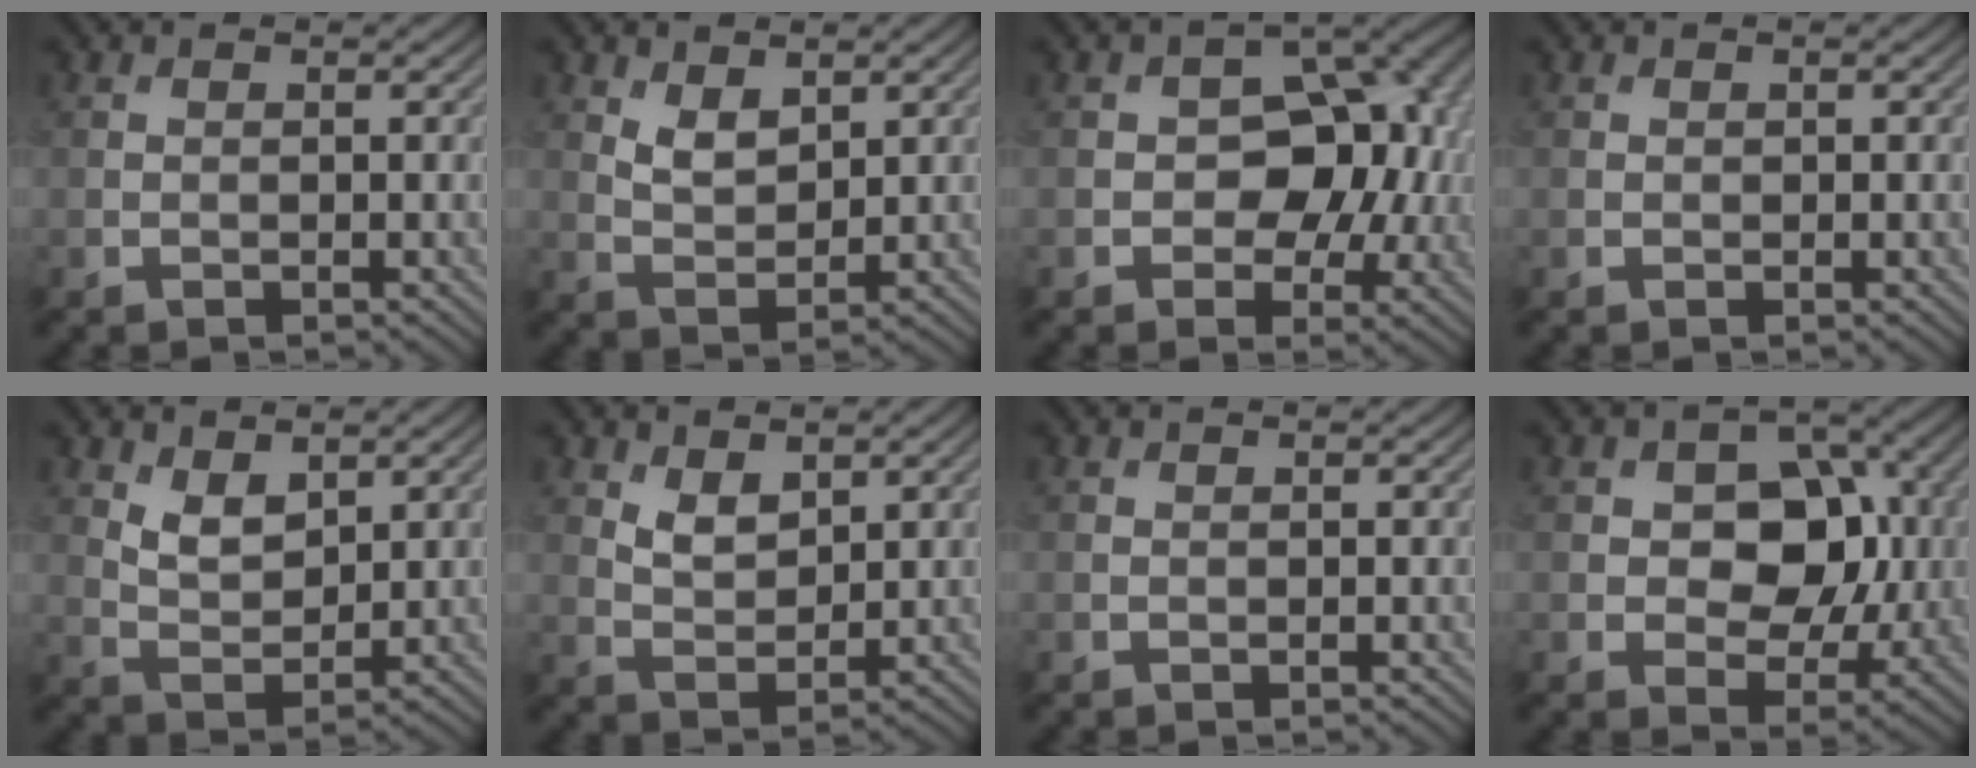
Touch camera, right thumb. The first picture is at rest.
{"total": 3.4, "force": [1.9, 1.9, 2.1], "torque": [-0.048, -0.008, 0.042]}
{"total": 9.6, "force": [-0.2, 6.9, 6.7], "torque": [-0.086, -0.006, -0.015]}
{"total": 0.0}
{"total": 4.0, "force": [2.2, 2.2, 2.5], "torque": [-0.056, -0.009, 0.047]}
{"total": 3.5, "force": [1.9, 1.9, 2.2], "torque": [-0.049, -0.008, 0.043]}
{"total": 0.0}
{"total": 8.4, "force": [0.5, 6.0, 5.9], "torque": [-0.086, 0.001, 0.000]}